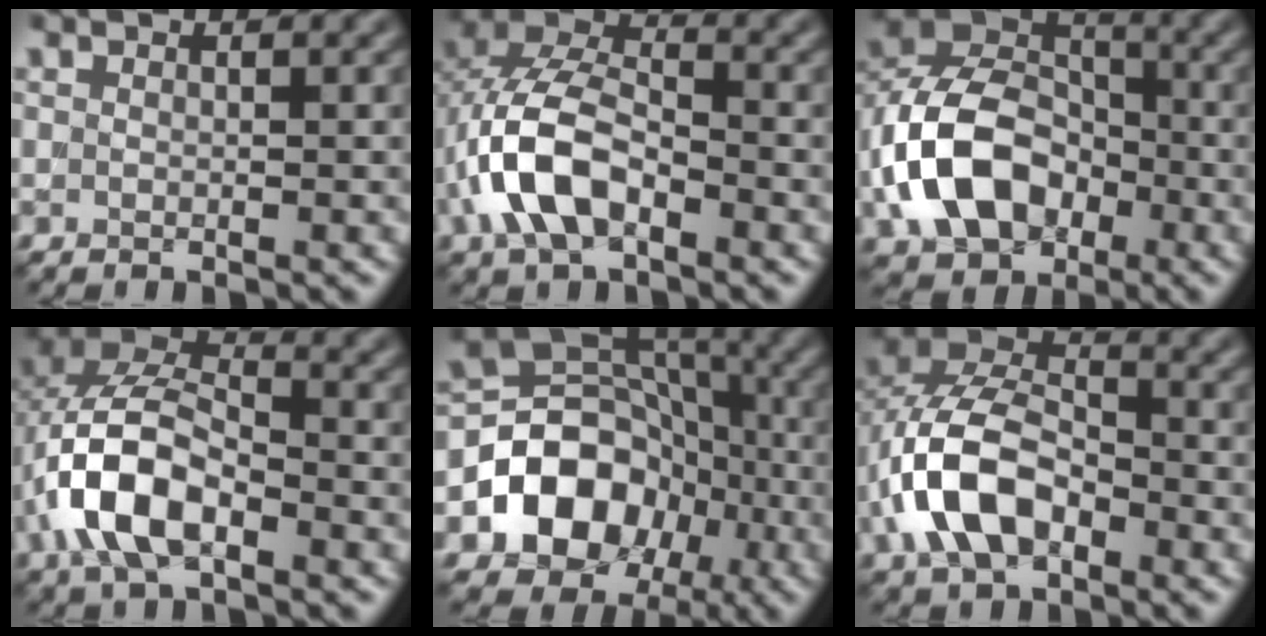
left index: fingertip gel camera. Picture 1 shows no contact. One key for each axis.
{"total": 7.5, "fx": -2.7, "fy": 4.2, "fz": 5.7, "tx": -0.120, "ty": 0.013, "tz": -0.059}
{"total": 10.6, "fx": -3.2, "fy": 7.4, "fz": 6.8, "tx": -0.135, "ty": 0.010, "tz": -0.071}
{"total": 8.3, "fx": -2.7, "fy": 4.5, "fz": 6.4, "tx": -0.132, "ty": 0.015, "tz": -0.058}
{"total": 10.3, "fx": -3.1, "fy": 8.1, "fz": 5.5, "tx": -0.079, "ty": -0.004, "tz": -0.057}
{"total": 8.3, "fx": -2.8, "fy": 5.0, "fz": 6.0, "tx": -0.123, "ty": 0.013, "tz": -0.061}